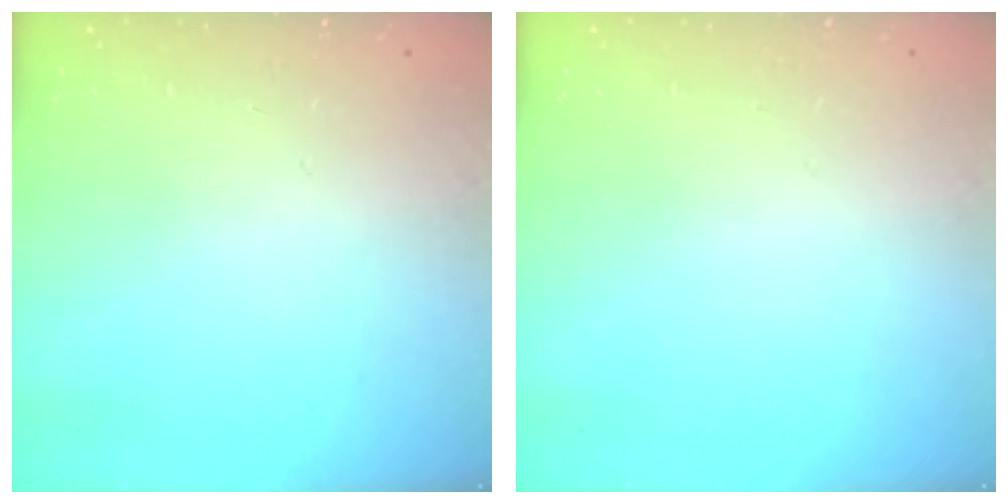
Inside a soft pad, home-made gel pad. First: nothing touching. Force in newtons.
{"total": 0.0}